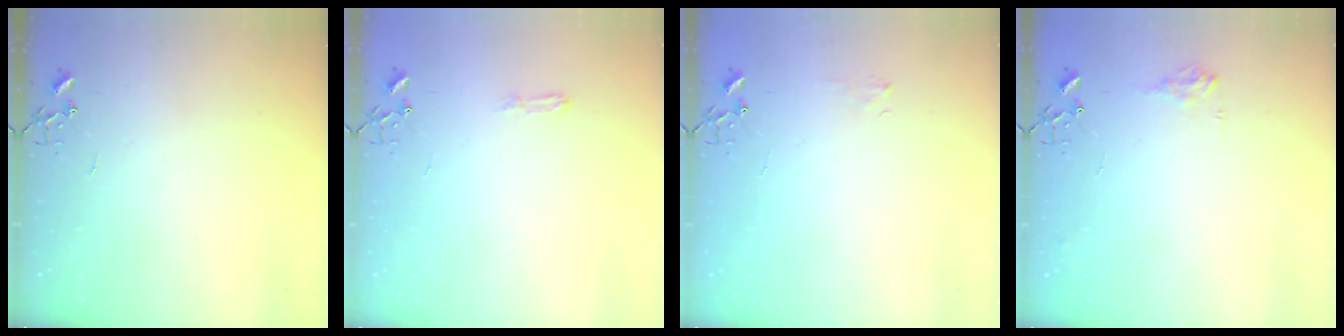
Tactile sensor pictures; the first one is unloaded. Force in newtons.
{"total": 3.8, "press": 3.8, "slide": 0.5}
{"total": 3.8, "press": 3.8, "slide": 0.5}
{"total": 7.7, "press": 7.7, "slide": 0.3}